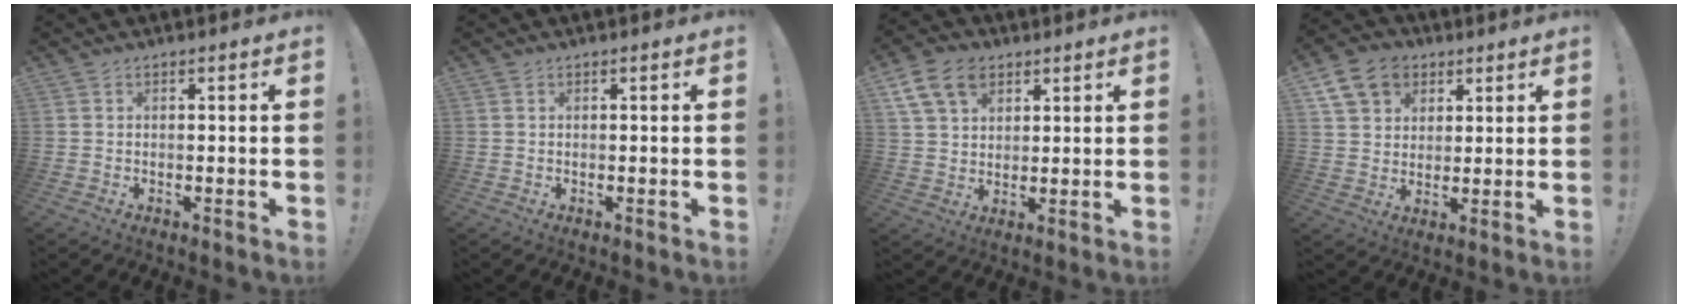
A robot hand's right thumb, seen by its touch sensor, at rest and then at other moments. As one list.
[{"total": 0.0}, {"total": 11.8, "force": [6.0, 8.1, 6.0], "torque": [-0.102, -0.016, 0.119]}, {"total": 12.3, "force": [5.7, 9.4, 5.5], "torque": [-0.080, -0.022, 0.115]}]